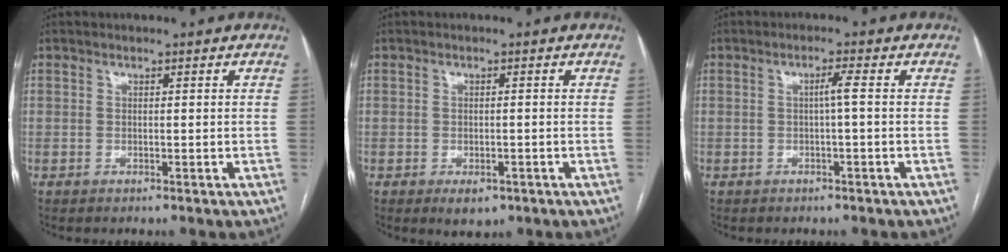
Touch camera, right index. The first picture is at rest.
{"total": 3.0, "force": [-1.6, 1.8, 1.8], "torque": [-0.019, -0.001, -0.011]}
{"total": 1.8, "force": [0.0, -0.4, 1.8], "torque": [-0.030, 0.002, 0.000]}